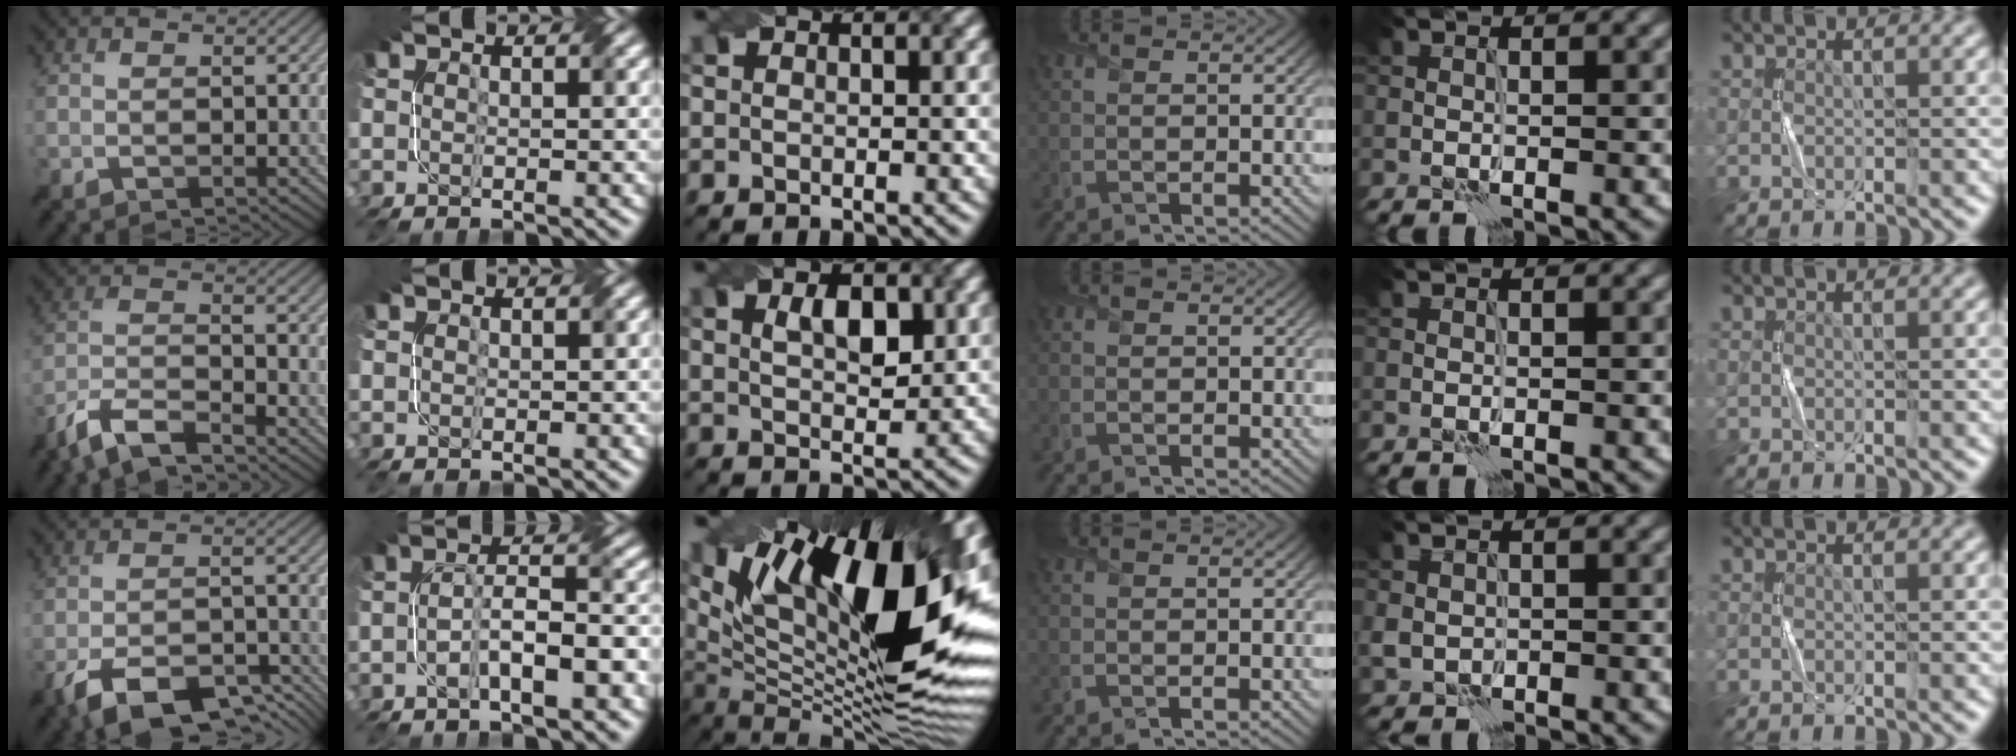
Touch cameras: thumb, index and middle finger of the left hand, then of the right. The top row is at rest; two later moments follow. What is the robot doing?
{"motion": "twist", "object": "screw"}